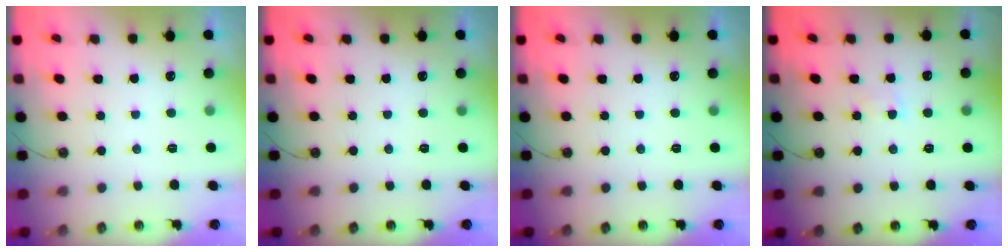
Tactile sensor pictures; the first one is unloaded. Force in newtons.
{"total": 0.0}
{"total": 0.0}
{"total": 1.7, "press": 1.6, "slide": 0.3}